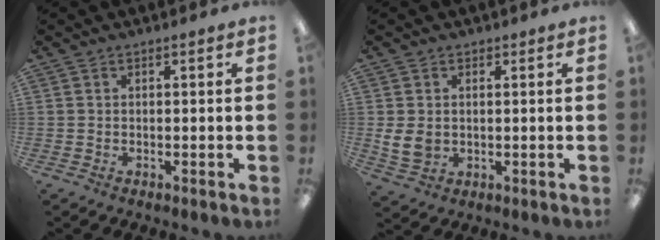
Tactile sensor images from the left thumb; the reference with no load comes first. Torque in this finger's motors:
{"motor_torque": [-0.26, 0.35, 0.60, -0.51, 0.01]}